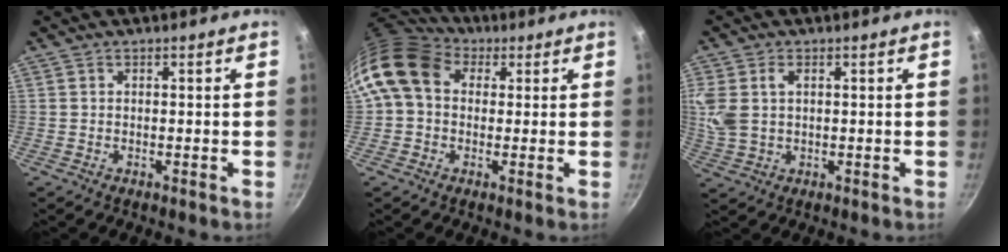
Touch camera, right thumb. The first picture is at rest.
{"total": 11.8, "force": [2.8, 9.3, 6.7], "torque": [-0.111, 0.018, 0.030]}
{"total": 7.9, "force": [2.0, 5.1, 5.6], "torque": [-0.117, 0.004, 0.041]}